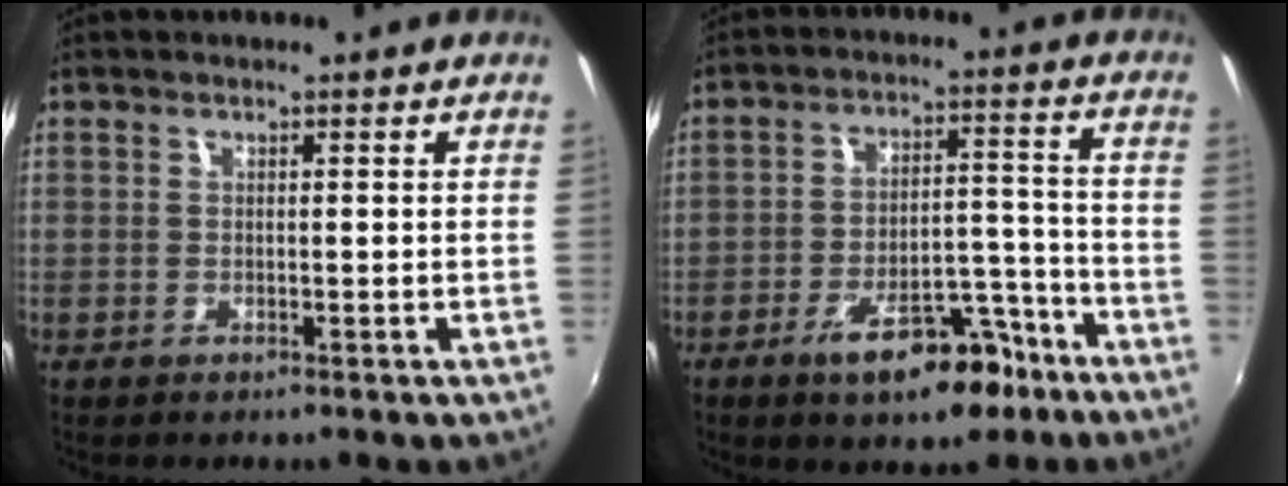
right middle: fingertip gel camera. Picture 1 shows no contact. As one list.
[{"total": 11.6, "force": [-7.3, 4.6, 7.8], "torque": [-0.133, 0.014, -0.100]}]